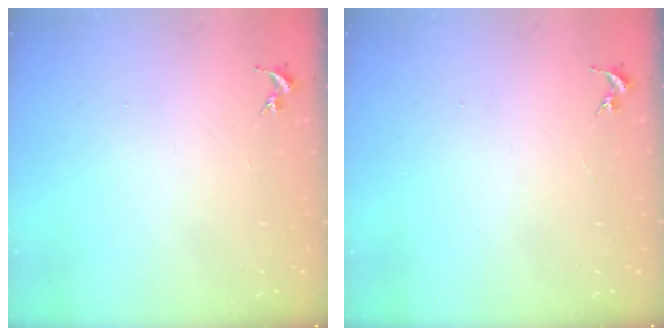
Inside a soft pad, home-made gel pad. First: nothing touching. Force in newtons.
{"total": 0.0}